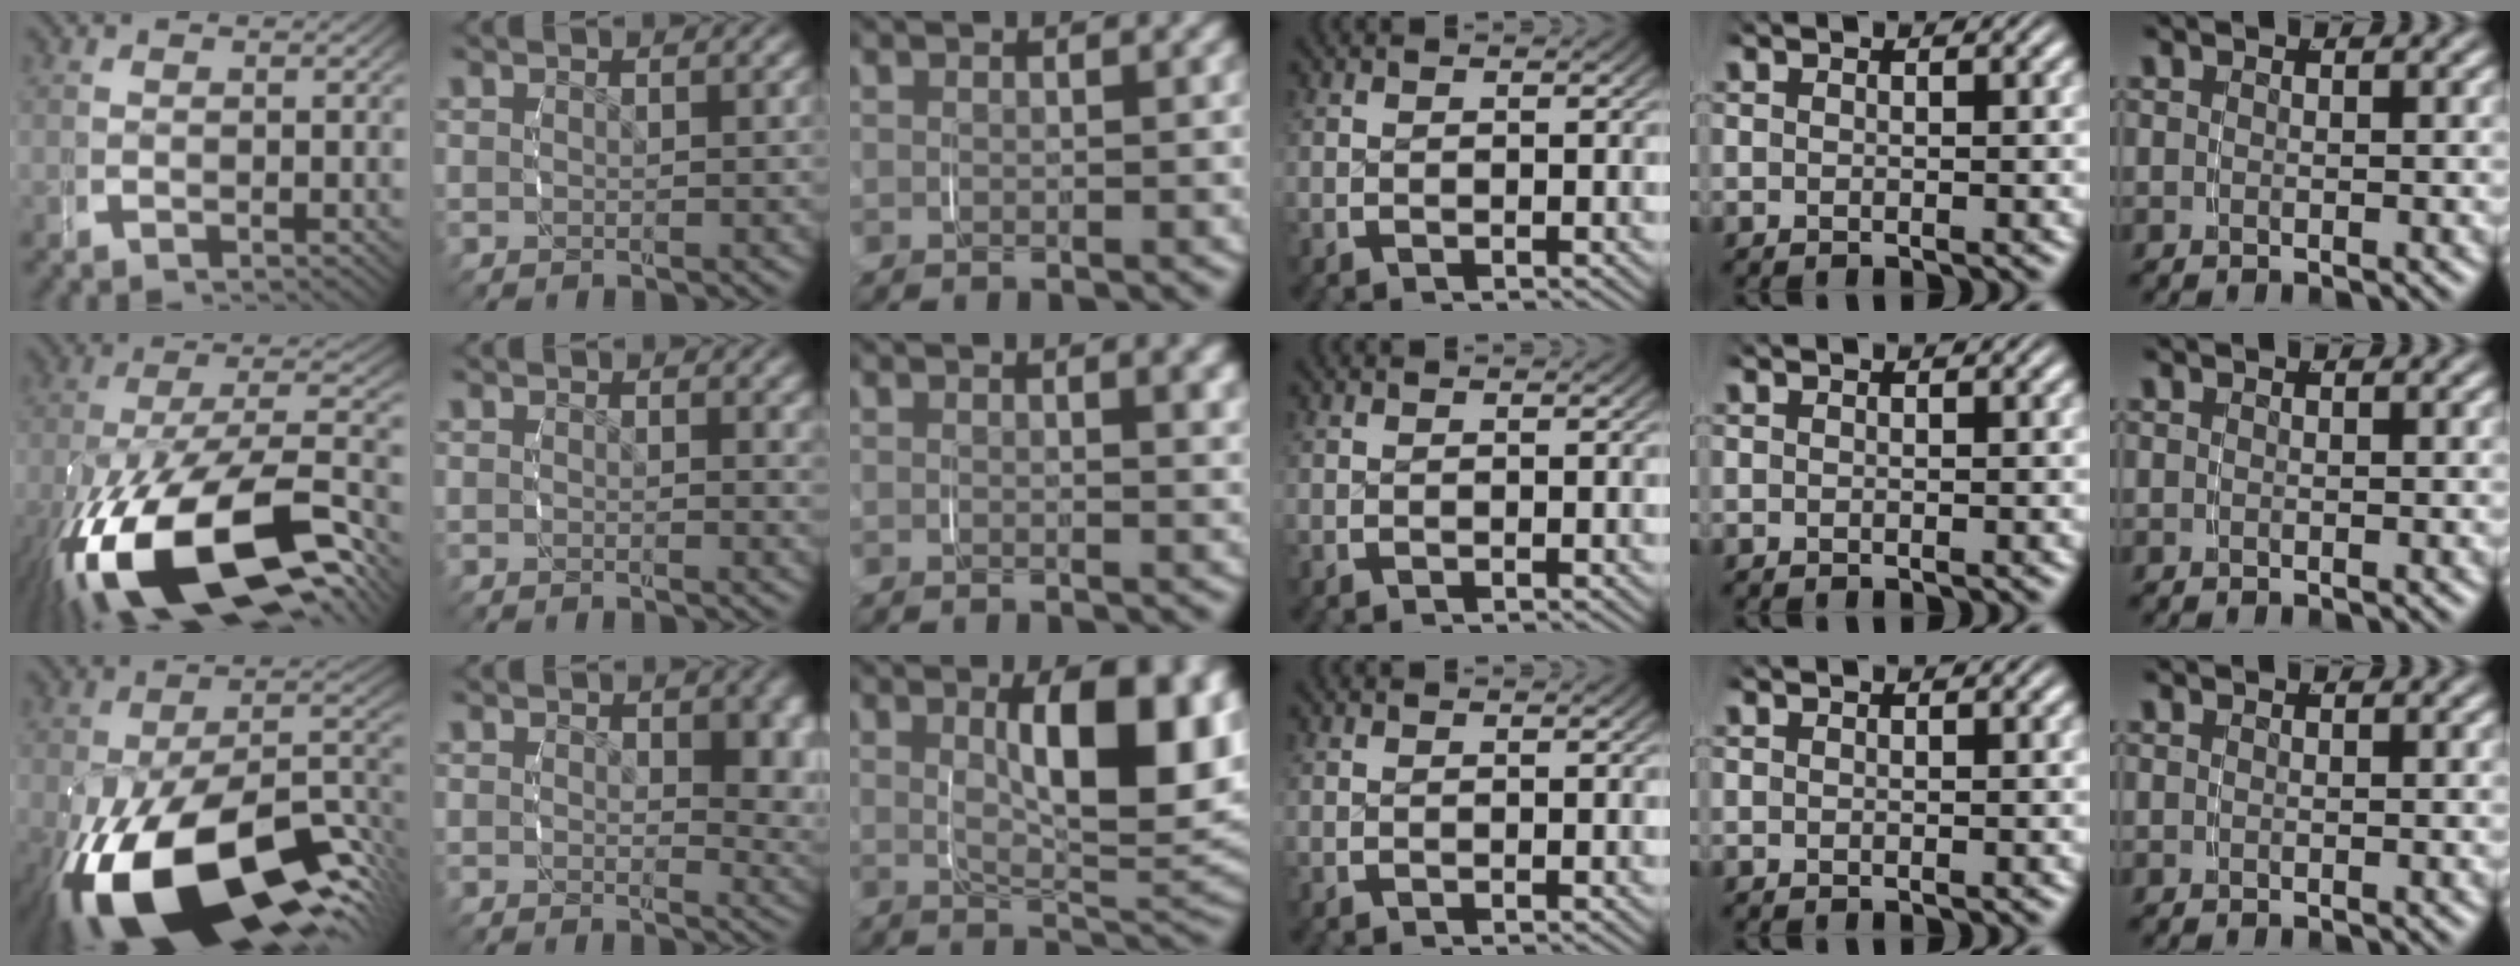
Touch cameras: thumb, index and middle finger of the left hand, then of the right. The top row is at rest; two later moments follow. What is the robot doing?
{"motion": "grasp_and_lifting", "object": "plastic wrap"}